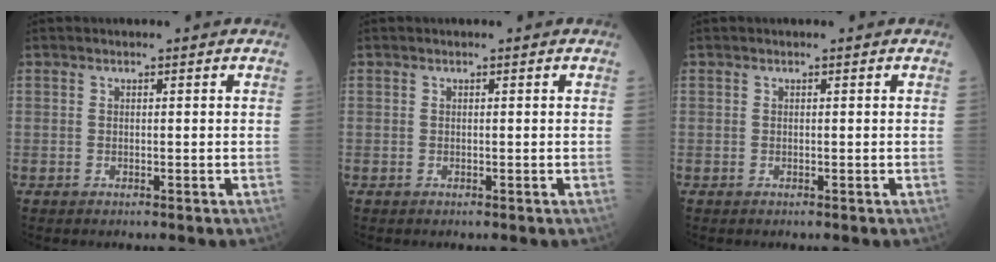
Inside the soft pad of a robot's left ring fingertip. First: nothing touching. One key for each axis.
{"total": 0.0}
{"total": 0.0}